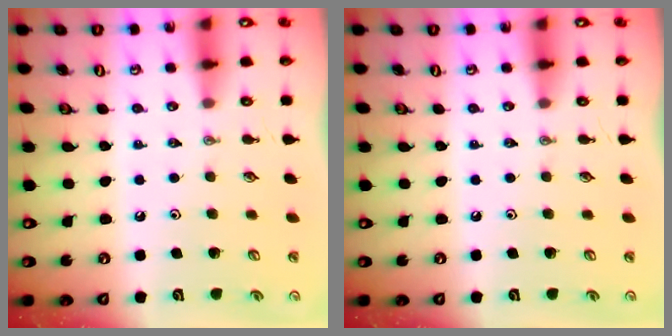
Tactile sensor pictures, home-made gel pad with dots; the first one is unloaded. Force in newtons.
{"total": 0.0}